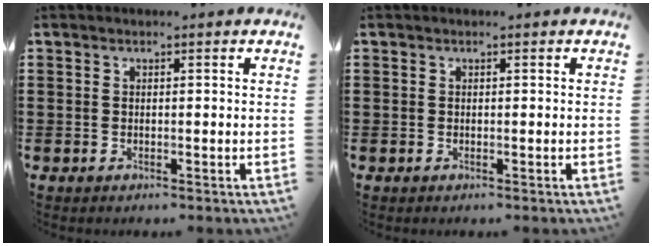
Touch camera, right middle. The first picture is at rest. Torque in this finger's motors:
{"motor_torque": [0.00, 0.00, 0.00, 0.00]}